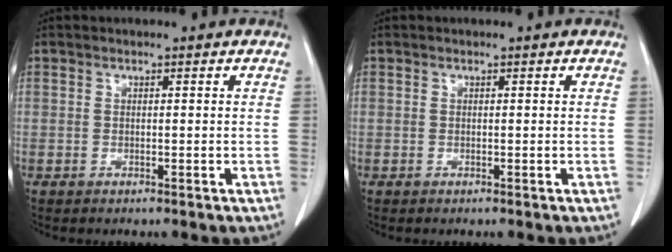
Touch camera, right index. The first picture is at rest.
{"total": 0.0}